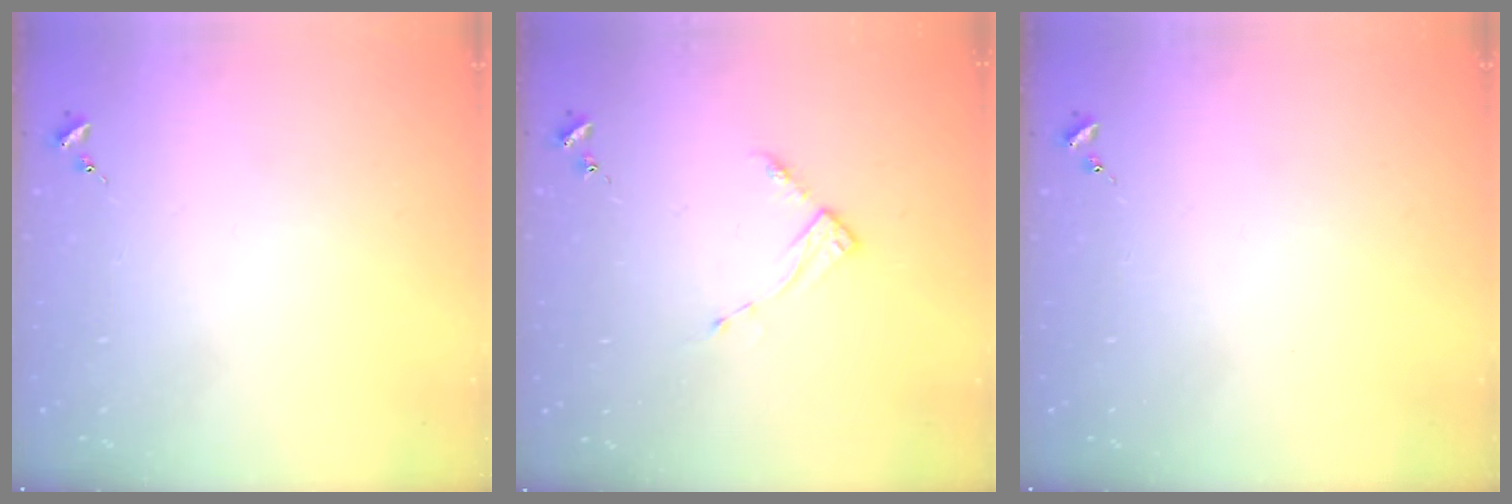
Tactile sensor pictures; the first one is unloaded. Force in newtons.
{"total": 2.8, "press": 2.8, "slide": 0.4}
{"total": 0.0}